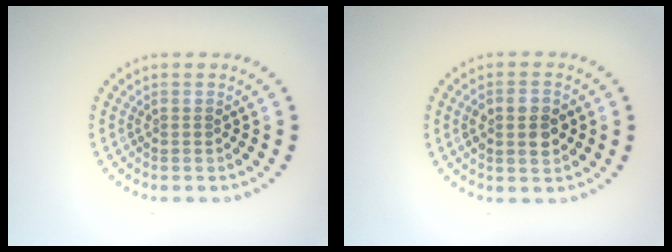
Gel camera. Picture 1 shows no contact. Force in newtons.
{"total": 2.8, "press": 2.8, "slide": 0.3}